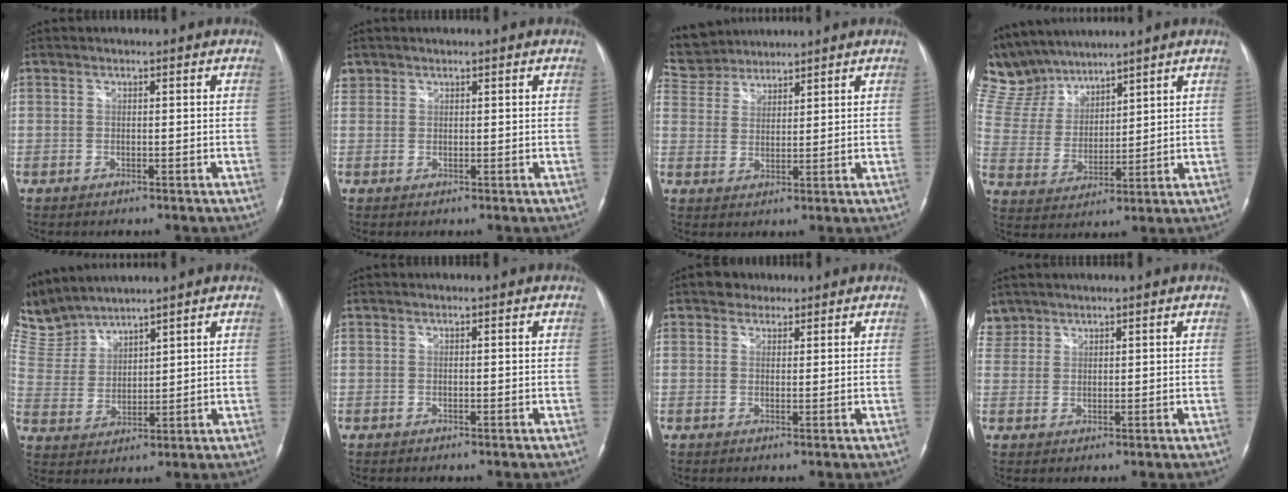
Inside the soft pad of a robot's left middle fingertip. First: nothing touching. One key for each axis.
{"total": 1.5, "fx": 1.0, "fy": 1.2, "fz": 0.0, "tx": 0.008, "ty": 0.011, "tz": 0.017}
{"total": 6.9, "fx": 6.7, "fy": 1.9, "fz": 0.2, "tx": -0.011, "ty": 0.023, "tz": 0.132}
{"total": 11.8, "fx": 10.8, "fy": 3.9, "fz": 2.7, "tx": -0.074, "ty": 0.022, "tz": 0.226}
{"total": 8.7, "fx": 8.6, "fy": 0.6, "fz": 0.9, "tx": -0.047, "ty": 0.015, "tz": 0.195}
{"total": 0.0}
{"total": 2.4, "fx": 1.7, "fy": 1.7, "fz": 0.3, "tx": -0.005, "ty": 0.012, "tz": 0.024}
{"total": 3.2, "fx": 2.6, "fy": 1.8, "fz": -0.4, "tx": 0.015, "ty": 0.008, "tz": 0.052}